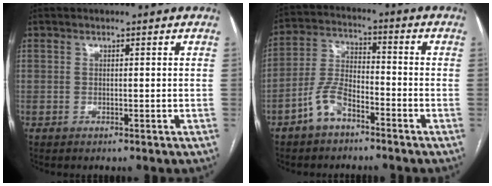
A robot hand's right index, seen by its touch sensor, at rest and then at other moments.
{"total": 7.1, "force": [-4.4, 3.5, 4.4], "torque": [-0.103, 0.017, -0.086]}